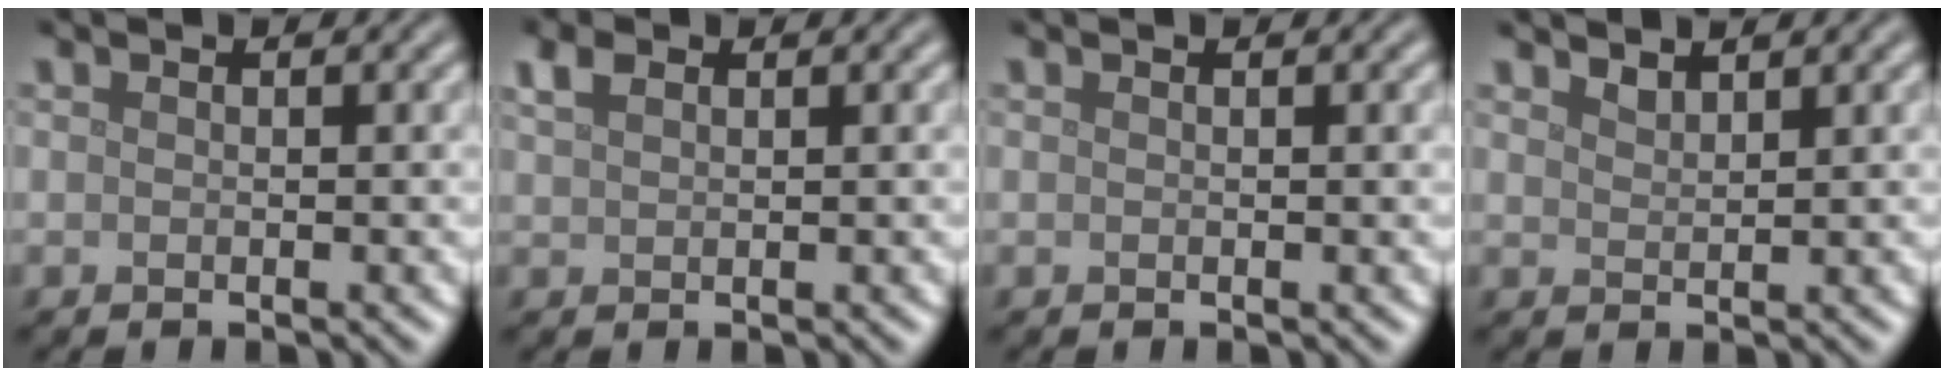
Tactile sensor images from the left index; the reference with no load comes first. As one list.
[{"total": 1.8, "force": [1.2, 1.0, 1.0], "torque": [-0.024, 0.007, 0.026]}, {"total": 0.6, "force": [0.2, 0.1, 0.5], "torque": [-0.004, 0.004, 0.003]}, {"total": 1.3, "force": [1.2, 0.2, 0.2], "torque": [-0.004, -0.002, 0.026]}]